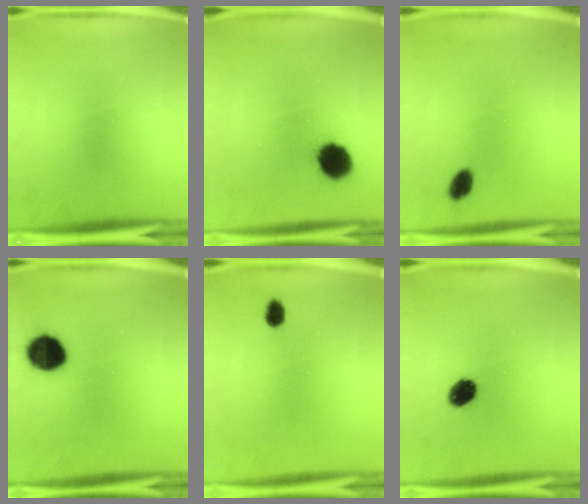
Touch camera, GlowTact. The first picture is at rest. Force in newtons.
{"total": 9.1}
{"total": 2.9}
{"total": 10.5}
{"total": 2.3}
{"total": 5.5}